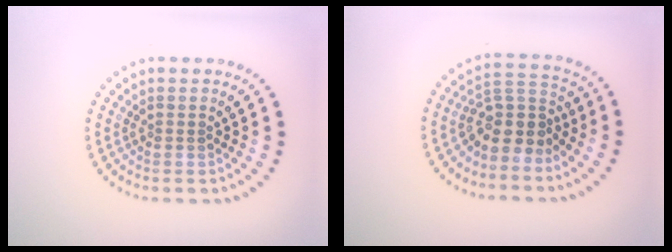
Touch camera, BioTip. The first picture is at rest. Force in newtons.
{"total": 3.8, "press": 3.1, "slide": 2.2}